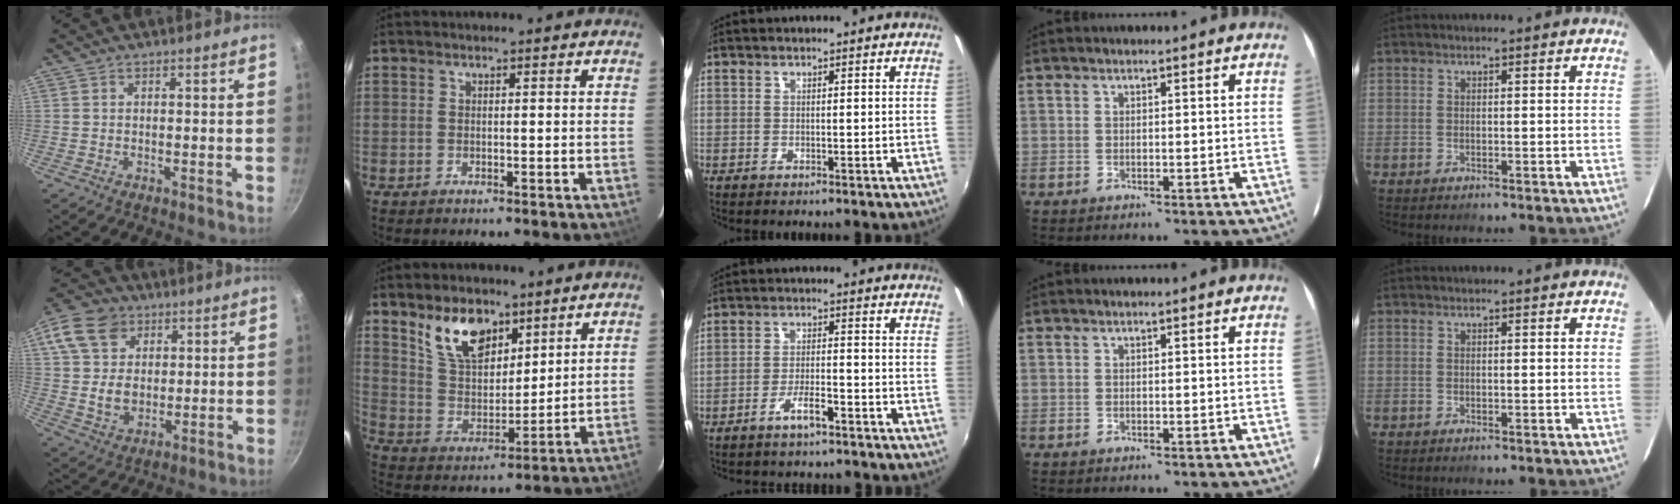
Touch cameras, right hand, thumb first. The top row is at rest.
{"thumb": {"total": 15.9, "force": [6.1, 12.2, 8.1], "torque": [-0.149, -0.003, 0.109]}, "index": {"total": 12.0, "force": [7.6, 6.4, 6.6], "torque": [-0.125, 0.011, 0.153]}, "middle": {"total": 4.4, "force": [-3.5, 1.1, 2.4], "torque": [-0.060, 0.003, -0.059]}}